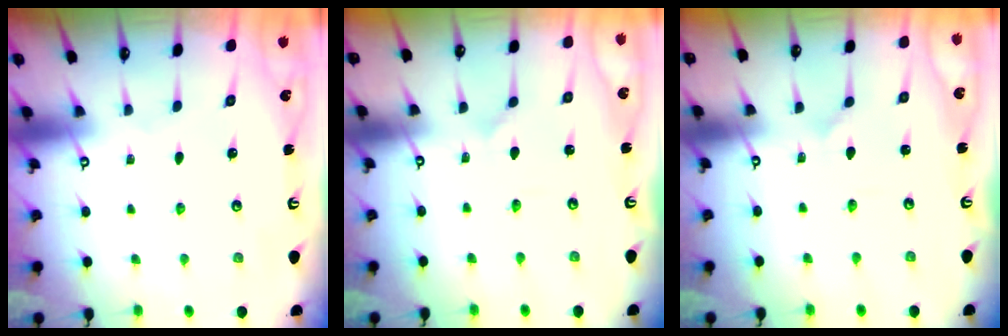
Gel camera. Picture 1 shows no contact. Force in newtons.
{"total": 2.2, "press": 2.2, "slide": 0.1}
{"total": 2.2, "press": 2.2, "slide": 0.1}